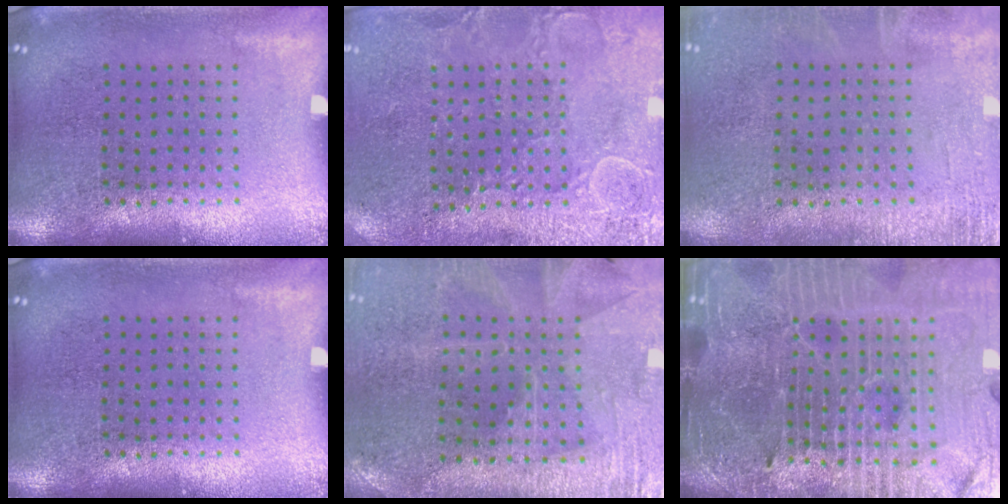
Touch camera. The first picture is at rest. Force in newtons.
{"total": 2.7, "press": 2.6, "slide": 0.7}
{"total": 1.7, "press": 1.7, "slide": 0.3}
{"total": 0.0}
{"total": 1.0, "press": 1.0, "slide": 0.3}
{"total": 6.1, "press": 5.5, "slide": 2.5}